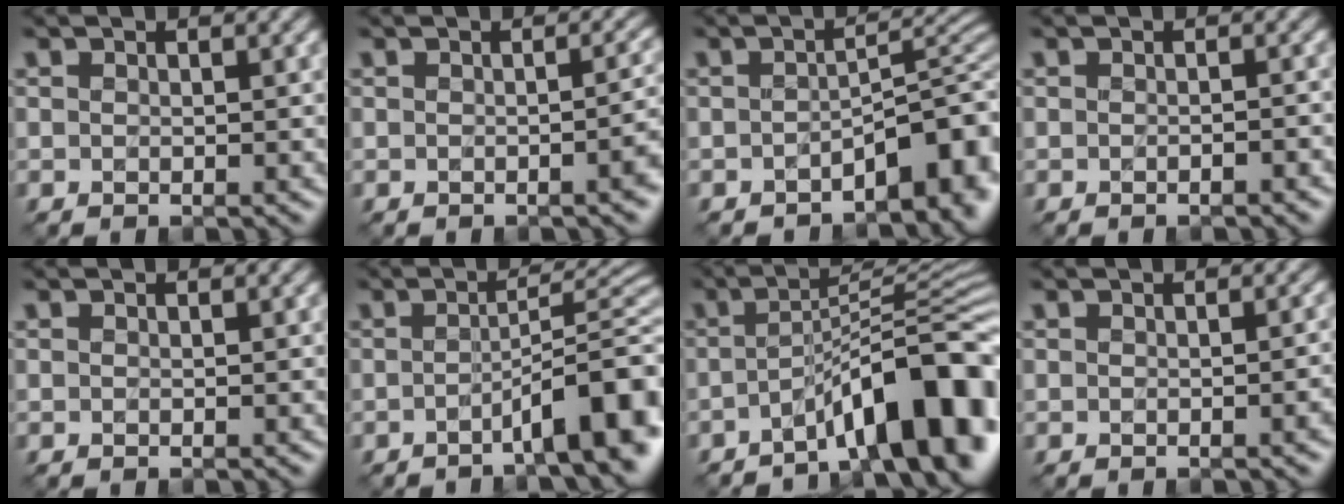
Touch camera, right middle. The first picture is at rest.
{"total": 3.5, "force": [-0.9, 1.4, 3.1], "torque": [-0.018, -0.002, -0.006]}
{"total": 5.7, "force": [-2.9, 2.3, 4.3], "torque": [-0.039, 0.005, -0.043]}
{"total": 0.7, "force": [-0.5, 0.1, 0.5], "torque": [-0.006, -0.002, -0.011]}
{"total": 0.0}
{"total": 7.0, "force": [-3.0, 1.2, 6.2], "torque": [-0.078, 0.014, -0.054]}
{"total": 10.1, "force": [-4.9, 2.4, 8.4], "torque": [-0.105, 0.018, -0.084]}
{"total": 2.5, "force": [-0.5, 1.0, 2.2], "torque": [-0.010, 0.000, 0.001]}